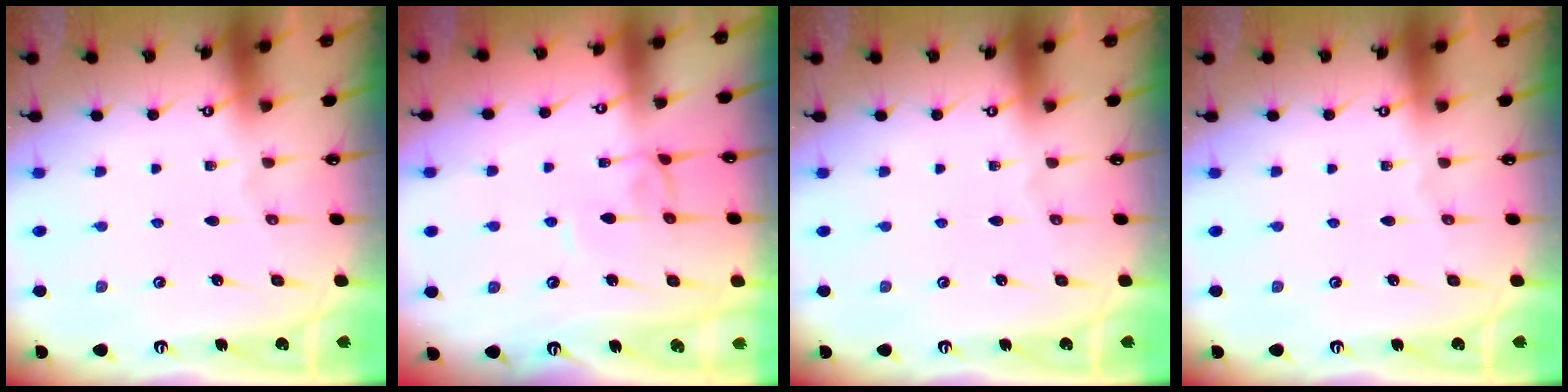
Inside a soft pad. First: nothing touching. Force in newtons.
{"total": 0.0}
{"total": 0.0}
{"total": 0.0}